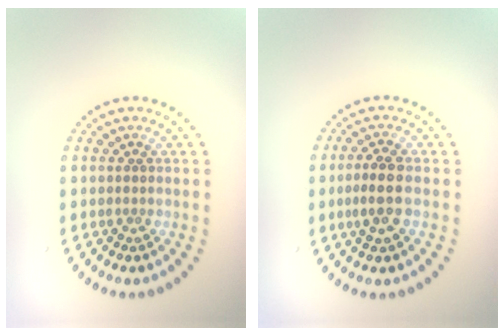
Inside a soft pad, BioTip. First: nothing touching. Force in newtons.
{"total": 2.7, "press": 2.5, "slide": 0.9}